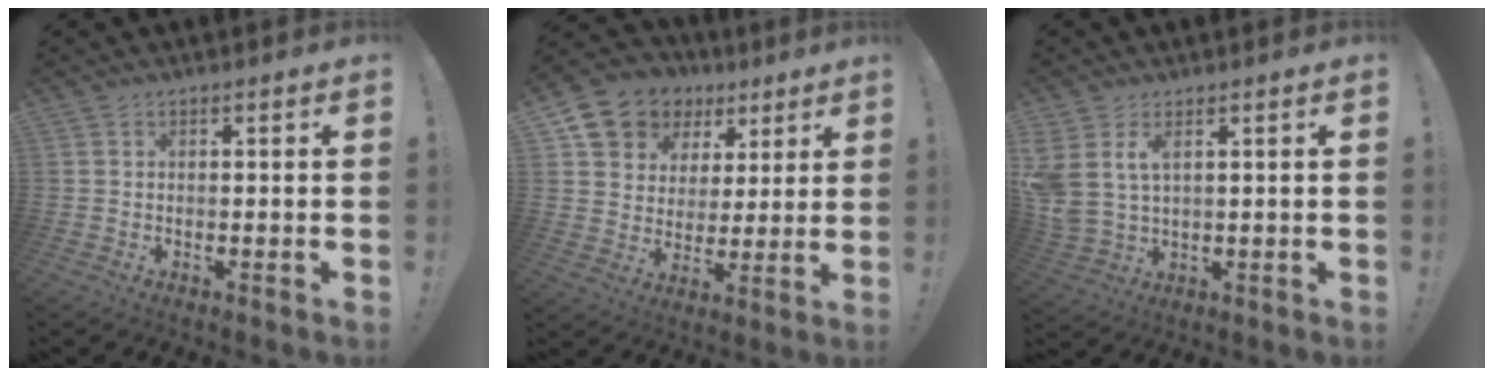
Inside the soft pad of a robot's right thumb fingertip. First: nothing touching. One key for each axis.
{"total": 12.0, "fx": 7.5, "fy": 8.9, "fz": 3.2, "tx": -0.056, "ty": -0.053, "tz": 0.149}
{"total": 7.0, "fx": 3.4, "fy": 4.1, "fz": 4.6, "tx": -0.102, "ty": -0.019, "tz": 0.062}